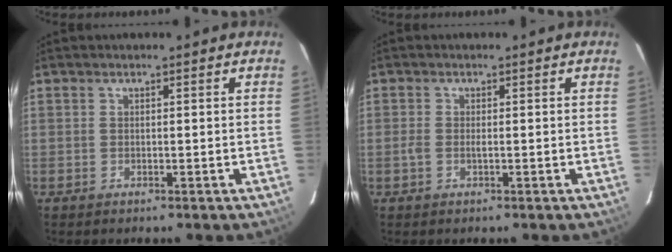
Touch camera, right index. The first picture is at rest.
{"total": 1.4, "force": [-0.3, 0.3, 1.3], "torque": [-0.029, -0.002, -0.007]}